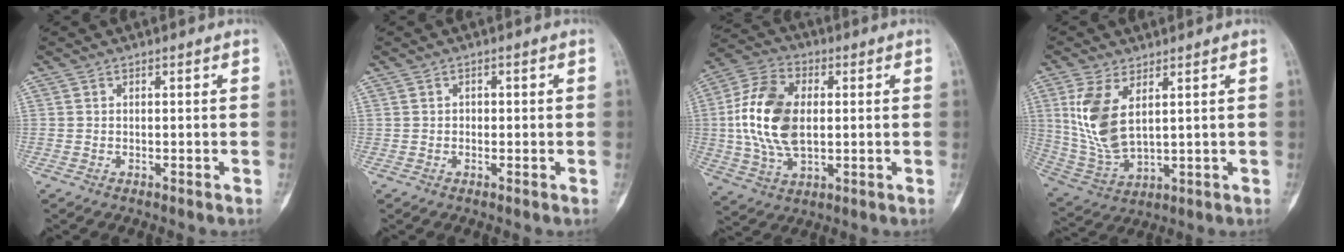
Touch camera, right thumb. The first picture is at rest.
{"total": 0.8, "force": [-0.1, 0.7, 0.4], "torque": [0.004, 0.002, -0.006]}
{"total": 15.7, "force": [0.9, 9.7, 12.4], "torque": [-0.238, 0.008, 0.018]}
{"total": 11.6, "force": [3.5, 5.7, 9.4], "torque": [-0.200, -0.016, 0.087]}